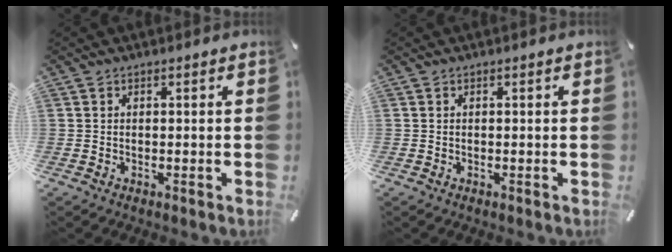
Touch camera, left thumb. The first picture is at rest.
{"total": 0.0}